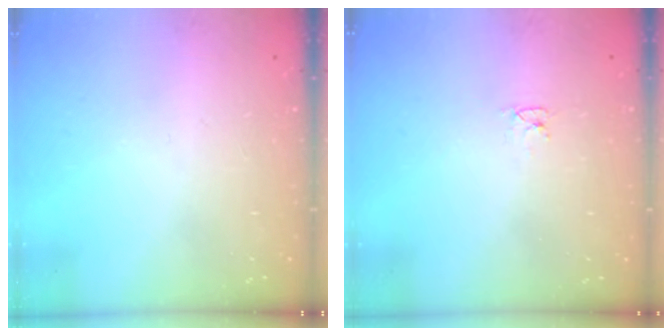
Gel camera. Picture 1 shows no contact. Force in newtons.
{"total": 2.6, "press": 2.6, "slide": 0.3}